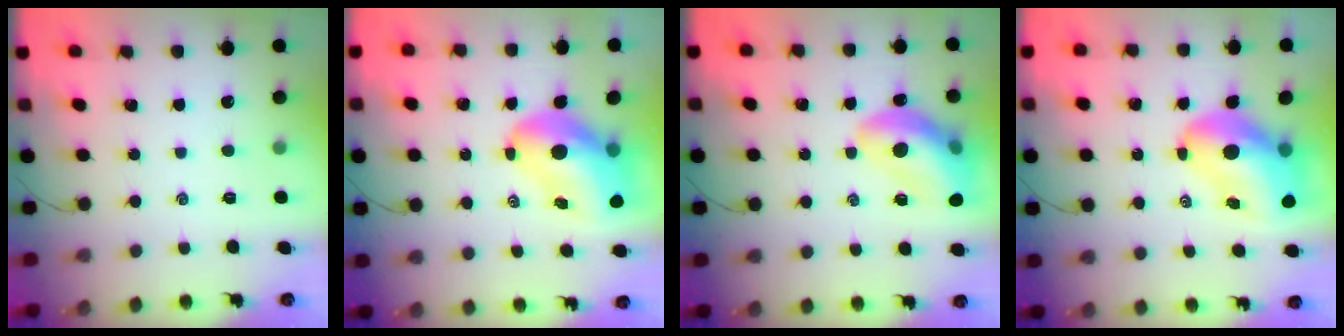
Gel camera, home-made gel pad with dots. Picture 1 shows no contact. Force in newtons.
{"total": 12.9, "press": 12.2, "slide": 4.0}
{"total": 16.4, "press": 16.0, "slide": 3.3}
{"total": 12.9, "press": 12.2, "slide": 4.0}